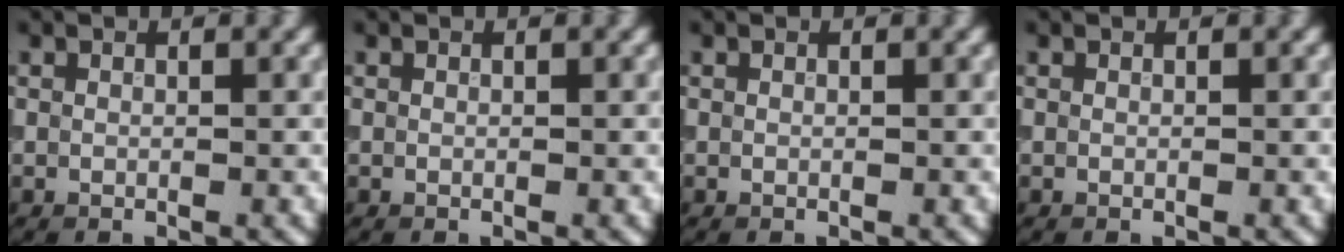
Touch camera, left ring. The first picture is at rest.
{"total": 0.0}
{"total": 0.0}
{"total": 0.0}